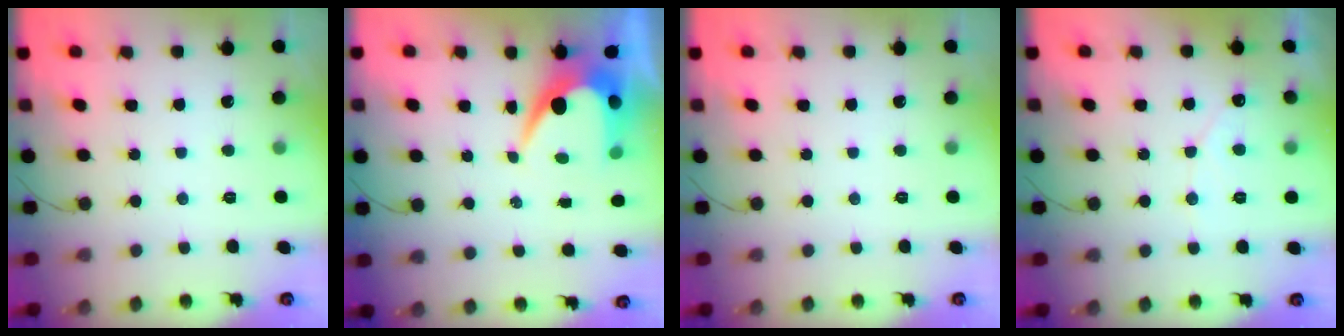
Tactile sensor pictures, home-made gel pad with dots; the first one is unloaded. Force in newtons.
{"total": 7.2, "press": 7.1, "slide": 0.5}
{"total": 0.0}
{"total": 3.8, "press": 3.8, "slide": 0.1}